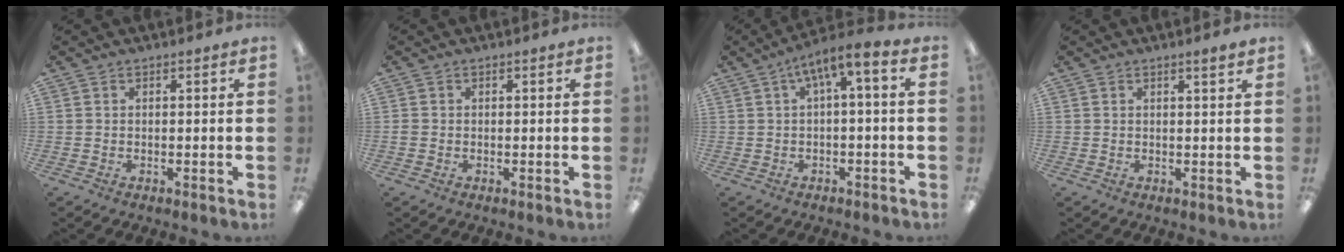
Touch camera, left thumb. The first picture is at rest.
{"total": 0.7, "force": [-0.2, 0.6, 0.4], "torque": [-0.006, 0.003, -0.005]}
{"total": 6.3, "force": [1.4, 1.3, 6.0], "torque": [-0.106, -0.003, 0.021]}
{"total": 1.6, "force": [1.2, 0.0, 1.0], "torque": [-0.013, -0.003, 0.018]}